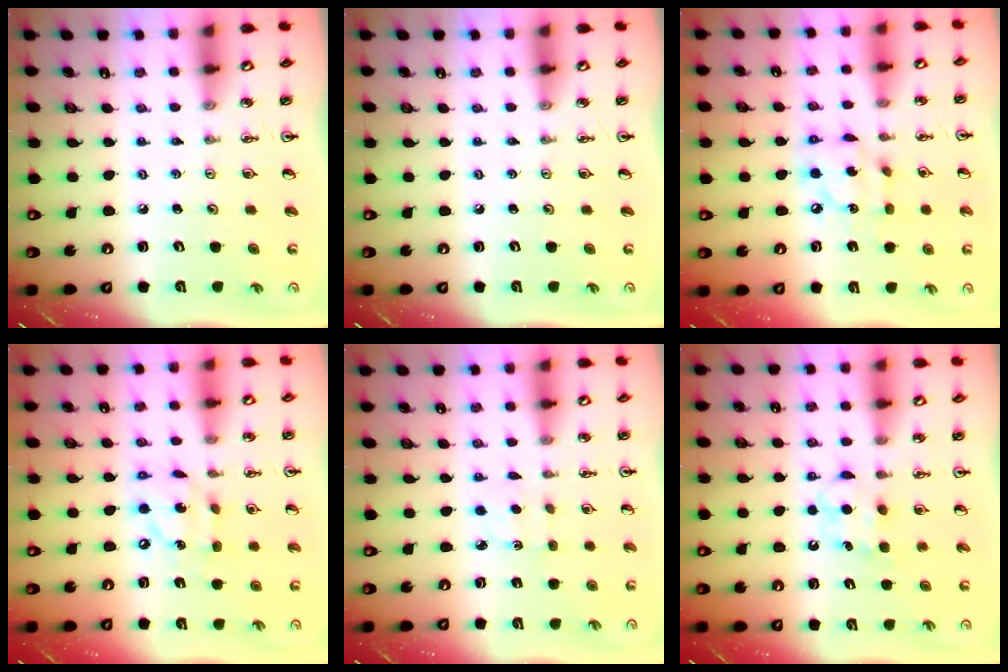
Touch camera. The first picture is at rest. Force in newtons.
{"total": 0.0}
{"total": 10.6, "press": 10.6, "slide": 0.7}
{"total": 10.7, "press": 10.7, "slide": 0.5}
{"total": 2.3, "press": 2.3, "slide": 0.4}
{"total": 6.7, "press": 6.5, "slide": 1.4}